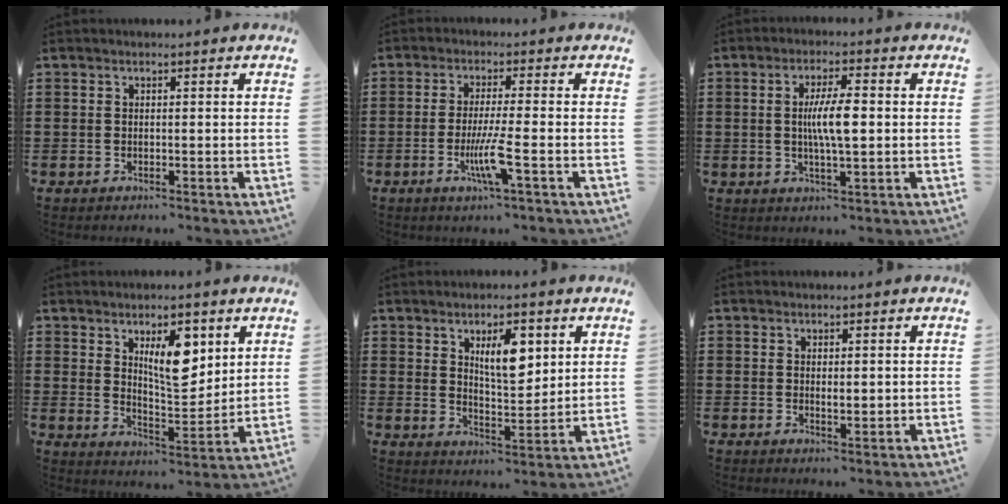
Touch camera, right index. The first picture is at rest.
{"total": 6.3, "force": [-2.2, 0.1, 5.9], "torque": [-0.119, -0.020, -0.042]}
{"total": 6.6, "force": [0.3, 1.6, 6.4], "torque": [-0.122, 0.000, 0.000]}
{"total": 9.1, "force": [4.2, 4.1, 7.0], "torque": [-0.101, -0.013, 0.065]}
{"total": 7.2, "force": [3.0, 3.1, 5.8], "torque": [-0.091, -0.004, 0.044]}
{"total": 1.3, "force": [0.4, 0.6, 1.1], "torque": [-0.022, 0.004, 0.006]}